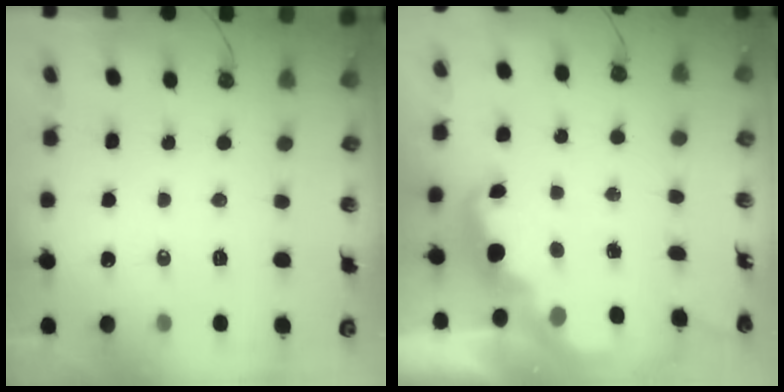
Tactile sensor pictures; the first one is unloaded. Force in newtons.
{"total": 2.7, "press": 2.6, "slide": 0.7}